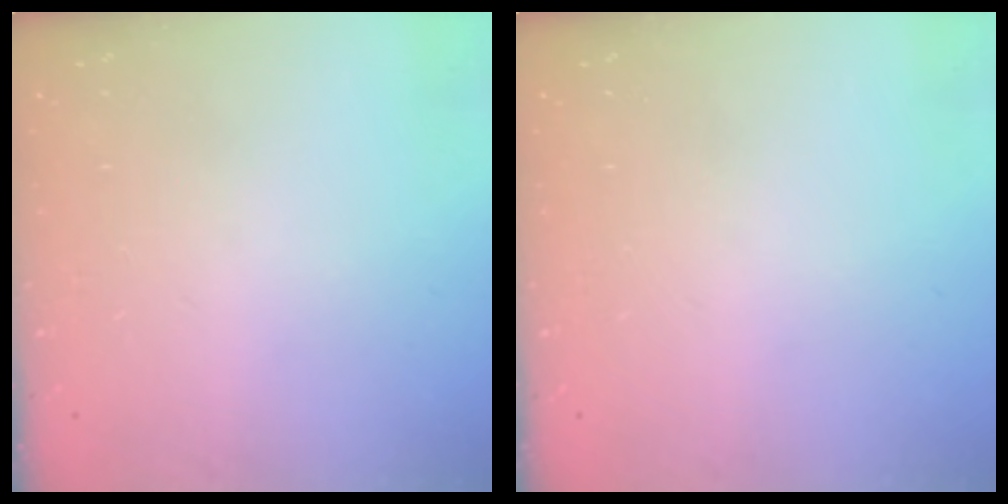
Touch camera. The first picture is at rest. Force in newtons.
{"total": 0.0}